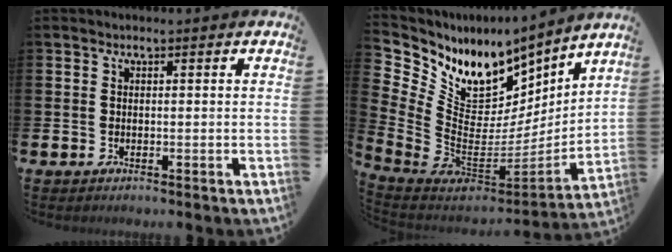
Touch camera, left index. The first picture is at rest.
{"total": 9.7, "force": [7.1, 5.5, 3.7], "torque": [-0.126, -0.061, 0.129]}